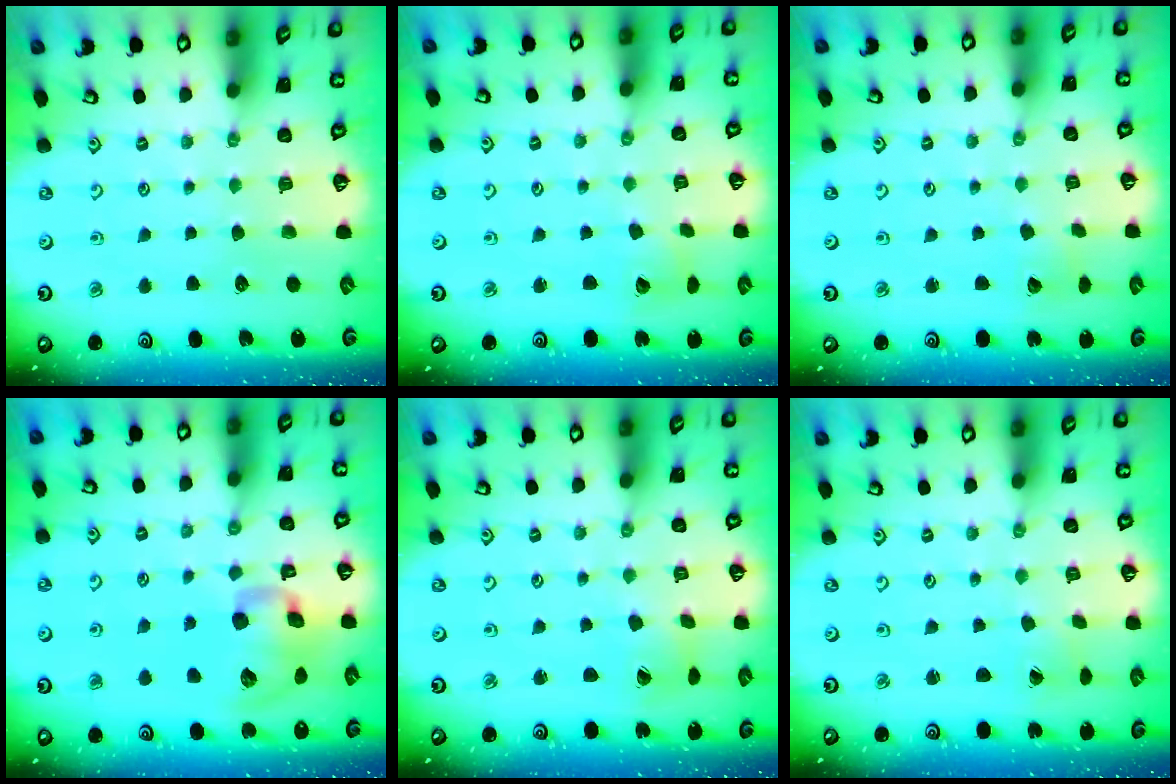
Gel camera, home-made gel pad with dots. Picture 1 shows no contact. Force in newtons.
{"total": 4.4, "press": 4.4, "slide": 0.6}
{"total": 4.2, "press": 4.1, "slide": 0.3}
{"total": 13.5, "press": 13.4, "slide": 2.1}
{"total": 3.0, "press": 2.9, "slide": 0.5}
{"total": 1.4, "press": 1.4, "slide": 0.3}